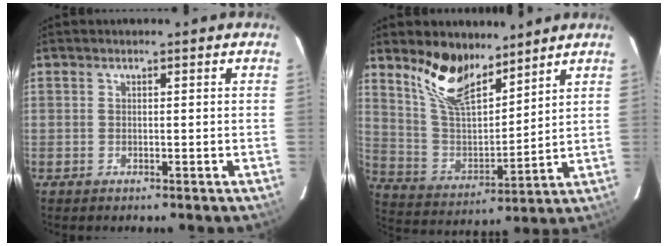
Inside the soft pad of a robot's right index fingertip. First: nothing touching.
{"total": 13.3, "force": [9.9, 5.1, 7.2], "torque": [-0.145, 0.001, 0.197]}